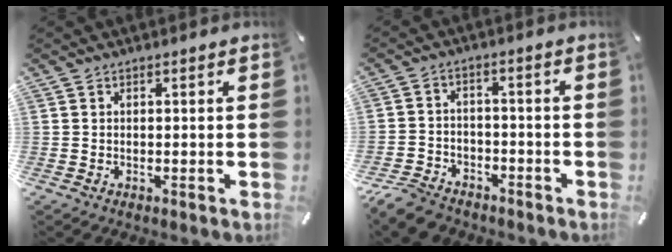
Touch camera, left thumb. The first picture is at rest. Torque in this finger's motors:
{"motor_torque": [-0.18, 0.35, 0.20, 0.25, 0.24]}